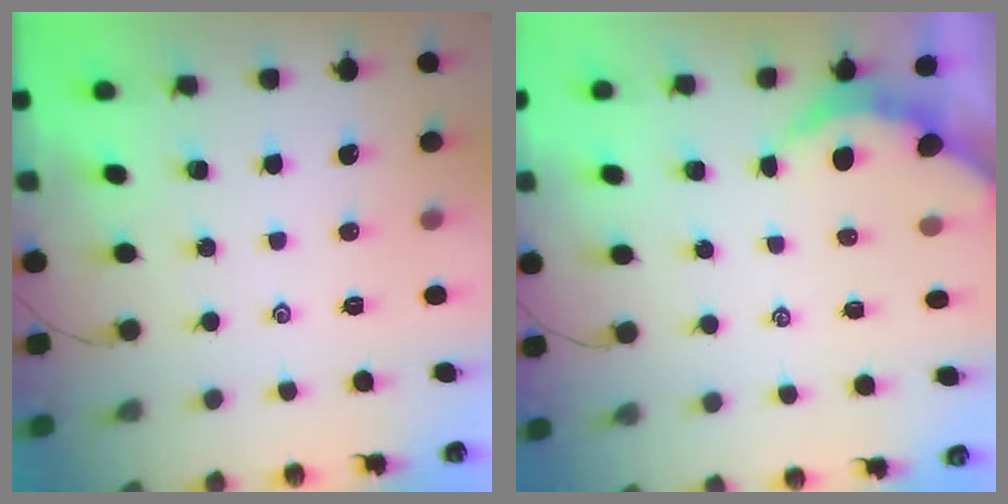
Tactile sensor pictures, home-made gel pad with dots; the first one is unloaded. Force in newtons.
{"total": 2.4, "press": 2.4, "slide": 0.3}